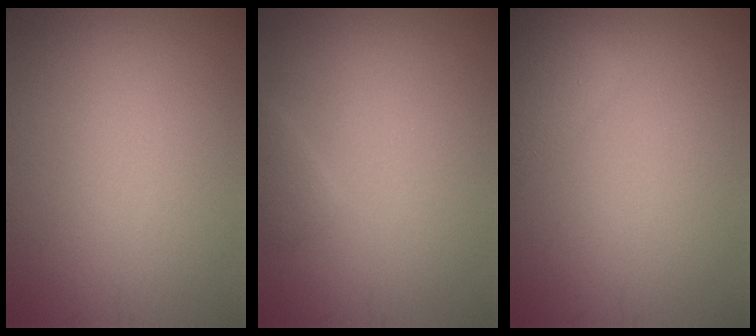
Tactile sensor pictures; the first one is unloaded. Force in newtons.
{"total": 1.0, "press": 1.0, "slide": 0.1}
{"total": 2.5, "press": 2.5, "slide": 0.2}